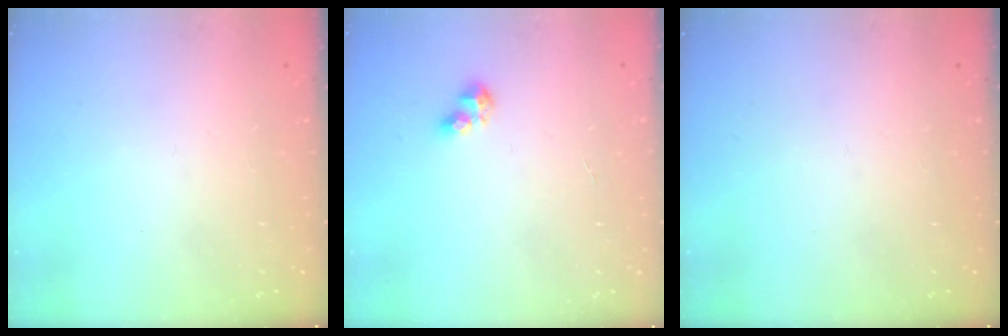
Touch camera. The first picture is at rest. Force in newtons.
{"total": 3.5, "press": 3.5, "slide": 0.3}
{"total": 0.0}